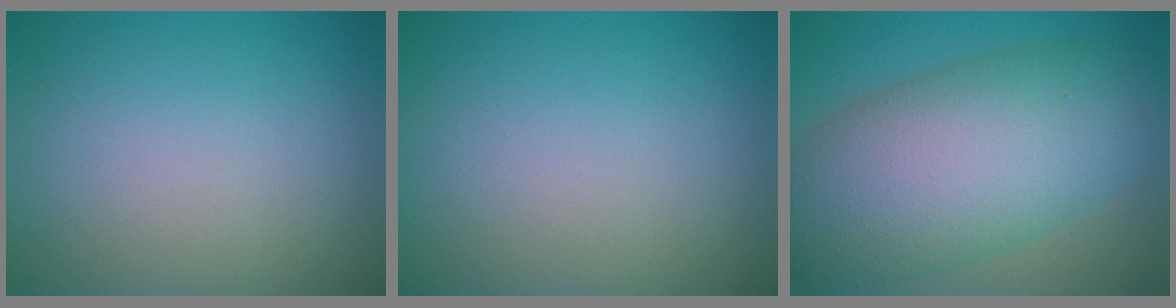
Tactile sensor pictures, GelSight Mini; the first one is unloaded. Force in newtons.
{"total": 0.0}
{"total": 11.6, "press": 11.6, "slide": 0.4}